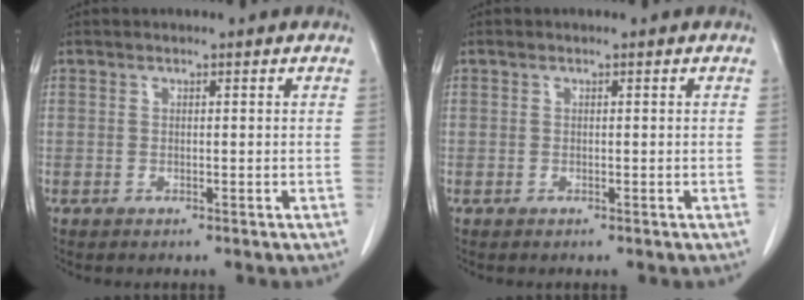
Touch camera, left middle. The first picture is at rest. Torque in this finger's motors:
{"motor_torque": [0.24, -0.11, -0.26, -0.06]}